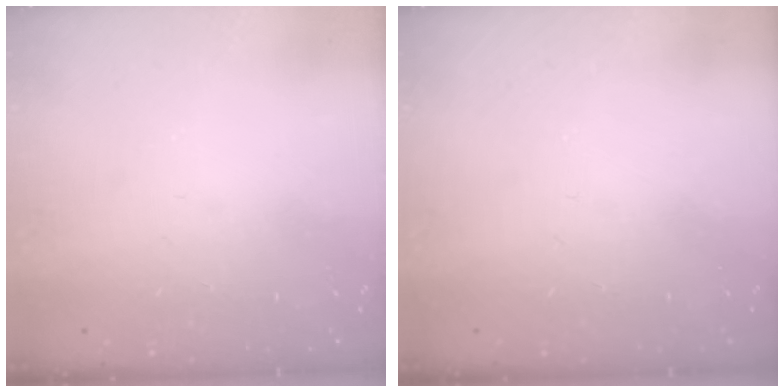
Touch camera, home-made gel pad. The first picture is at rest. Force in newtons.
{"total": 0.0}